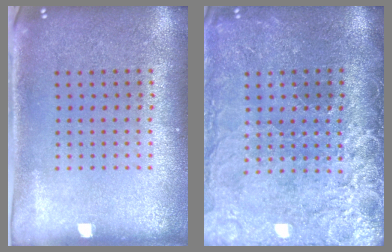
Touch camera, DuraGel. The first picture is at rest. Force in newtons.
{"total": 3.9, "press": 3.4, "slide": 1.9}